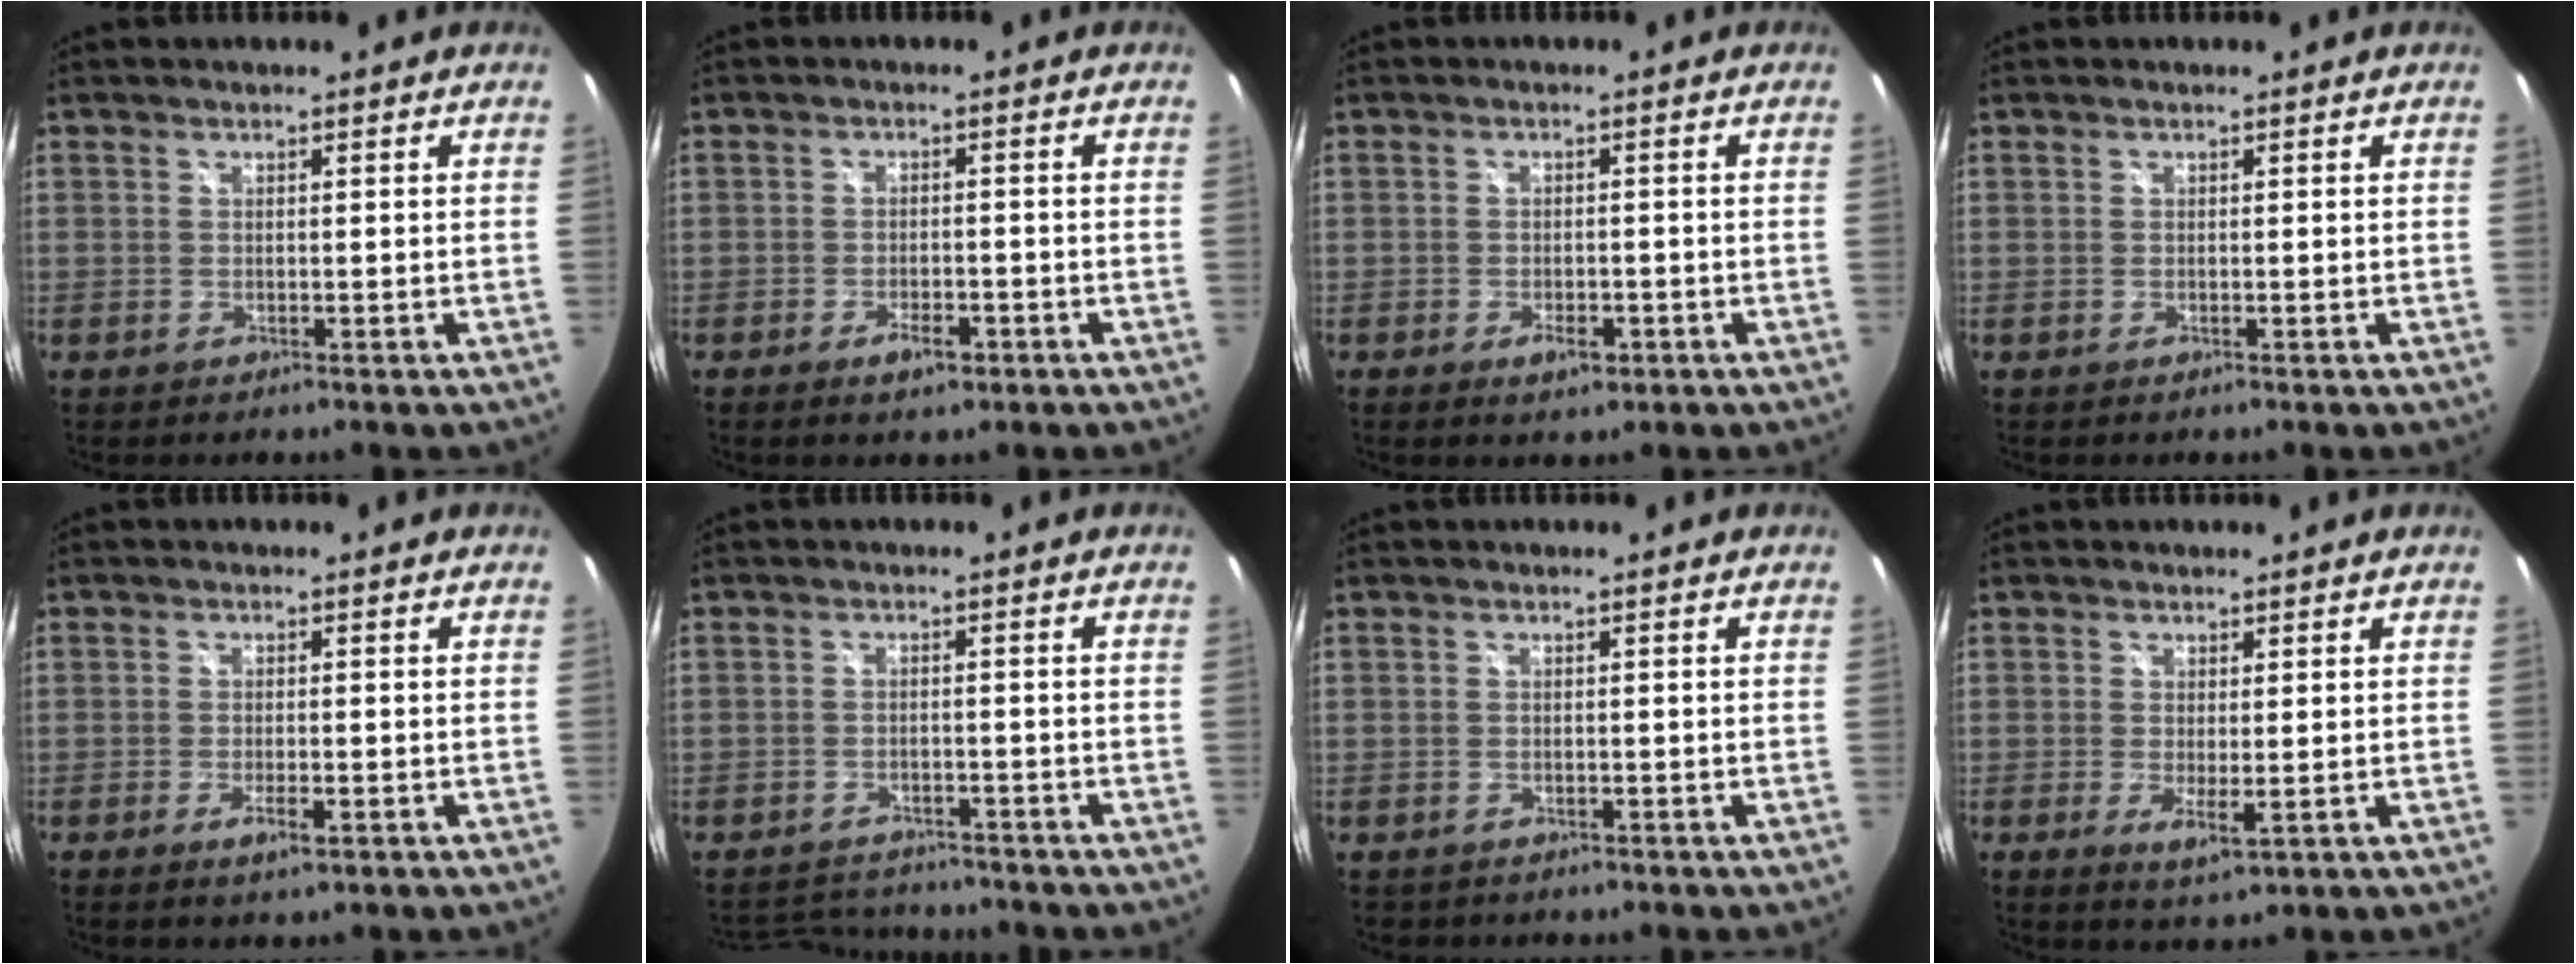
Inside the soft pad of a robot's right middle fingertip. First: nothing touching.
{"total": 3.0, "force": [-1.7, 1.2, 2.2], "torque": [-0.045, -0.003, -0.028]}
{"total": 2.8, "force": [-1.3, 1.3, 2.1], "torque": [-0.040, -0.006, -0.020]}
{"total": 0.0}
{"total": 2.4, "force": [-1.0, 0.3, 2.1], "torque": [-0.041, -0.006, -0.020]}
{"total": 6.6, "force": [-6.3, 1.8, 1.0], "torque": [-0.033, 0.011, -0.095]}
{"total": 0.9, "force": [-0.6, 0.7, 0.2], "torque": [-0.008, -0.003, -0.007]}
{"total": 3.0, "force": [0.0, 0.3, 3.0], "torque": [-0.052, -0.013, 0.001]}